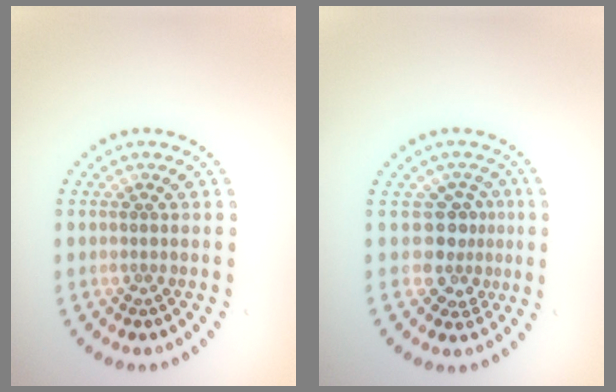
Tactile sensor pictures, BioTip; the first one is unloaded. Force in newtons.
{"total": 3.0, "press": 2.3, "slide": 1.8}